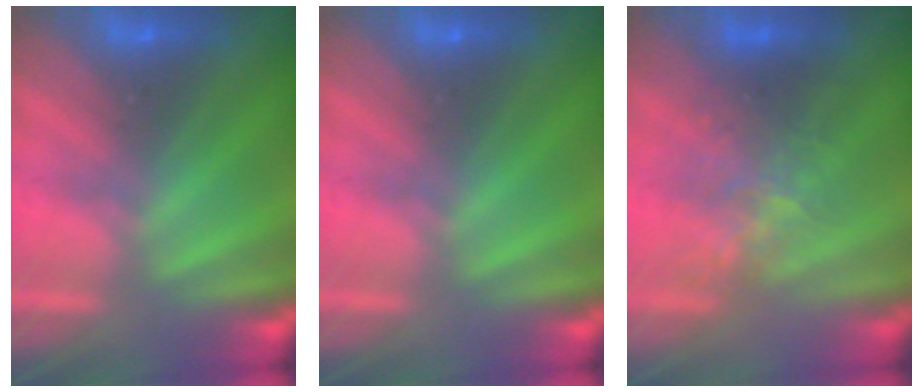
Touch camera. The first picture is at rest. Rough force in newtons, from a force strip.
{"total": 0.0}
{"total": 2.5}